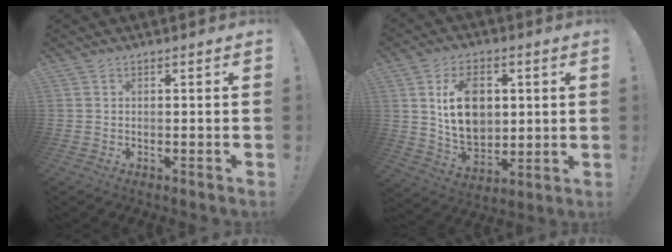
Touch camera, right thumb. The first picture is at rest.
{"total": 14.7, "force": [3.5, 10.5, 9.7], "torque": [-0.144, -0.009, 0.065]}